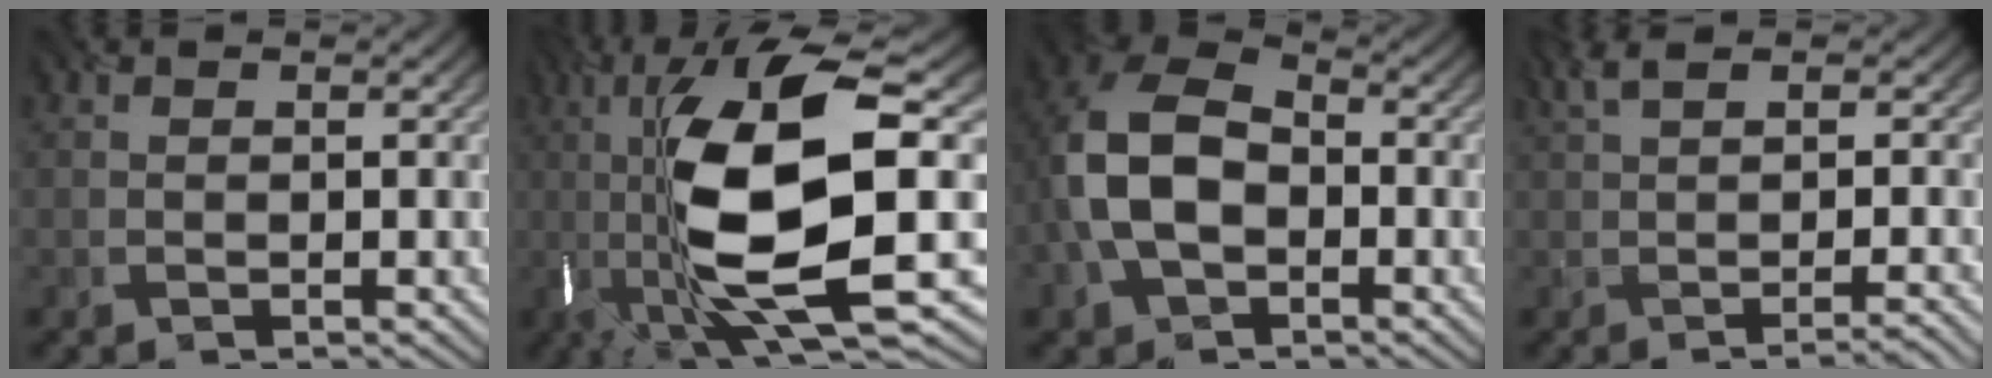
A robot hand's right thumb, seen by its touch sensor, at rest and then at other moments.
{"total": 16.9, "force": [-1.4, 5.7, 15.9], "torque": [-0.315, 0.003, -0.021]}
{"total": 10.1, "force": [-1.5, 7.3, 6.8], "torque": [-0.172, -0.003, -0.035]}
{"total": 4.2, "force": [-0.3, 0.9, 4.1], "torque": [-0.056, 0.010, -0.007]}